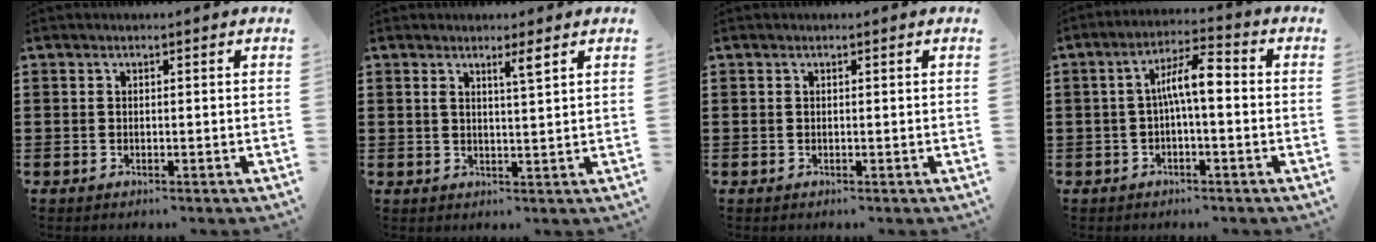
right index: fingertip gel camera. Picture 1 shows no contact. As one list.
[{"total": 2.2, "force": [1.4, -0.1, 1.8], "torque": [-0.029, -0.006, 0.021]}, {"total": 0.0}, {"total": 7.0, "force": [0.1, 2.0, 6.7], "torque": [-0.133, 0.012, -0.005]}]